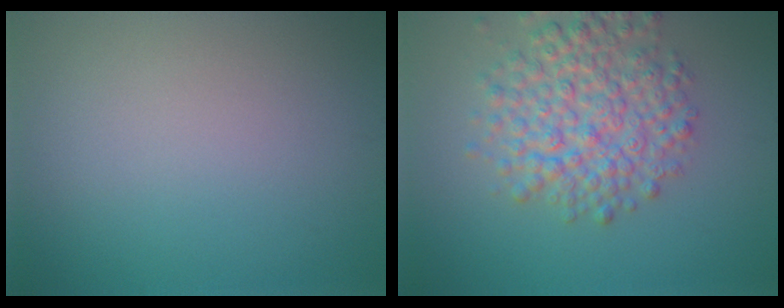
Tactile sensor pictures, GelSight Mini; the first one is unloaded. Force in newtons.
{"total": 6.2, "press": 6.2, "slide": 0.2}